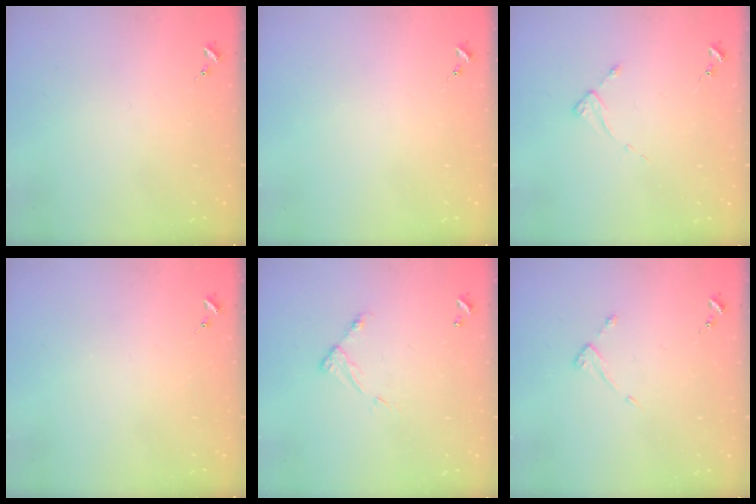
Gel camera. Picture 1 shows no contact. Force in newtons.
{"total": 0.0}
{"total": 2.6, "press": 2.6, "slide": 0.2}
{"total": 0.0}
{"total": 6.4, "press": 6.4, "slide": 0.6}
{"total": 4.1, "press": 4.0, "slide": 0.4}